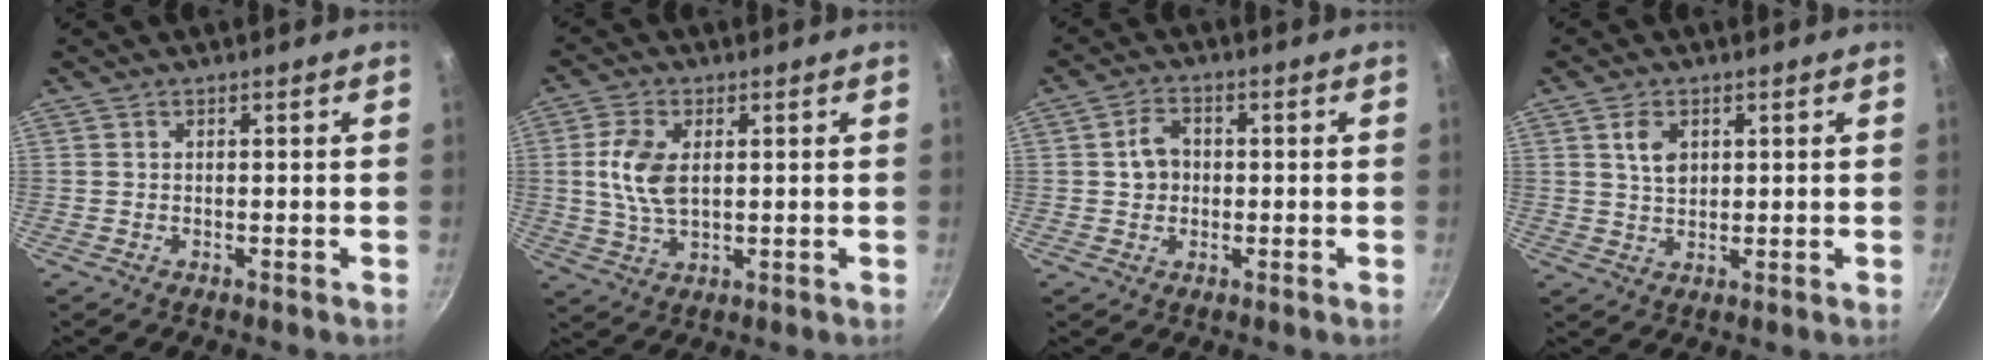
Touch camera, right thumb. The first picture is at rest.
{"total": 8.6, "force": [1.3, 4.9, 7.0], "torque": [-0.136, -0.002, 0.026]}
{"total": 4.7, "force": [0.2, 3.9, 2.7], "torque": [-0.030, 0.010, -0.002]}
{"total": 4.6, "force": [1.5, 3.1, 3.1], "torque": [-0.046, -0.007, 0.031]}